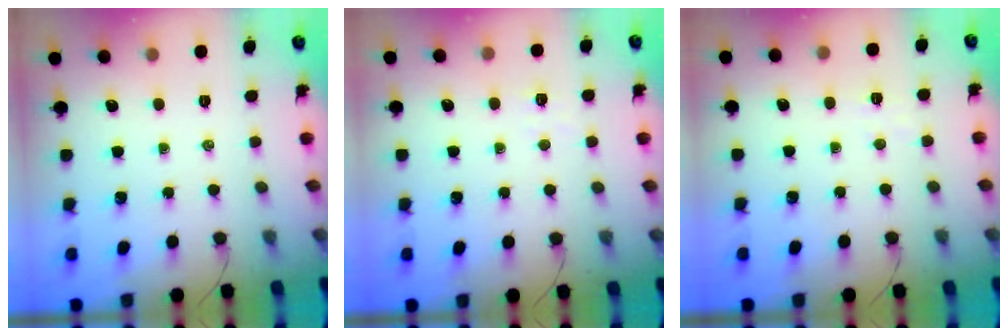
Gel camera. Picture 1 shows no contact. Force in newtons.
{"total": 3.1, "press": 2.9, "slide": 0.9}
{"total": 2.8, "press": 2.7, "slide": 0.8}